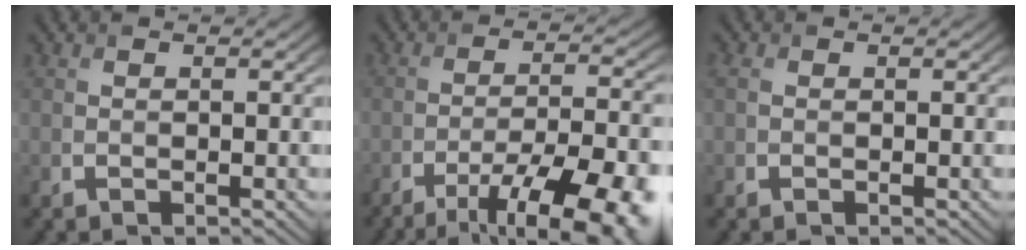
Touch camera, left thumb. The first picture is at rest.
{"total": 15.1, "force": [-10.0, 4.2, 10.6], "torque": [-0.164, -0.018, -0.135]}
{"total": 1.3, "force": [0.2, 1.0, 0.9], "torque": [-0.027, 0.000, 0.005]}